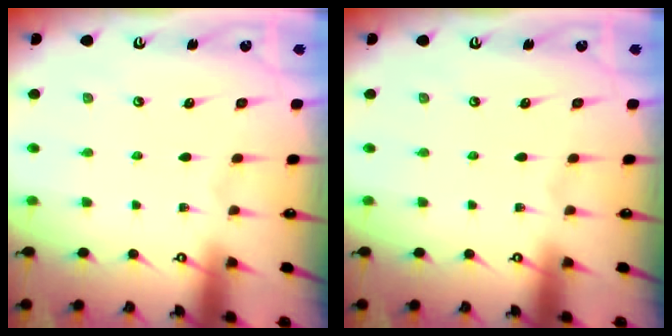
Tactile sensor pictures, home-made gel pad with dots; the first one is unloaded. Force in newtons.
{"total": 0.0}